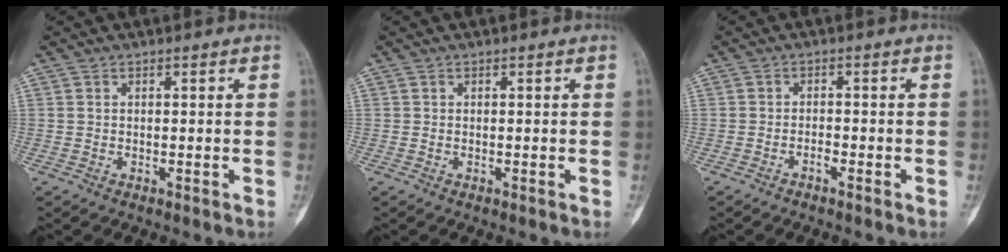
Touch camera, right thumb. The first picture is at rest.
{"total": 0.0}
{"total": 1.4, "force": [-1.1, 0.3, 0.8], "torque": [-0.013, 0.011, -0.021]}